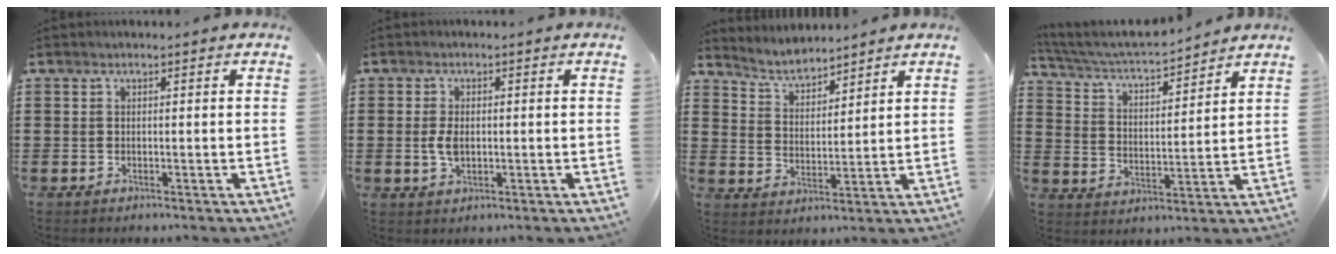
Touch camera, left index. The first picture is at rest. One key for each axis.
{"total": 3.3, "fx": -0.1, "fy": 1.8, "fz": 2.8, "tx": -0.070, "ty": -0.001, "tz": -0.007}
{"total": 4.1, "fx": 4.0, "fy": 0.7, "fz": 0.8, "tx": -0.033, "ty": -0.017, "tz": 0.070}
{"total": 4.5, "fx": 4.2, "fy": 0.3, "fz": 1.7, "tx": -0.053, "ty": -0.032, "tz": 0.065}